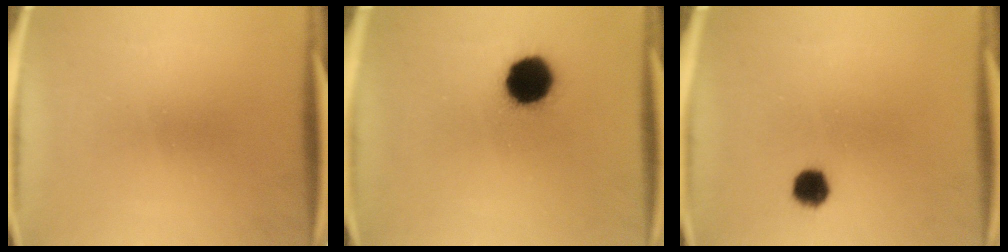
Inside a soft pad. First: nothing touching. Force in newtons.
{"total": 12.1}
{"total": 4.2}